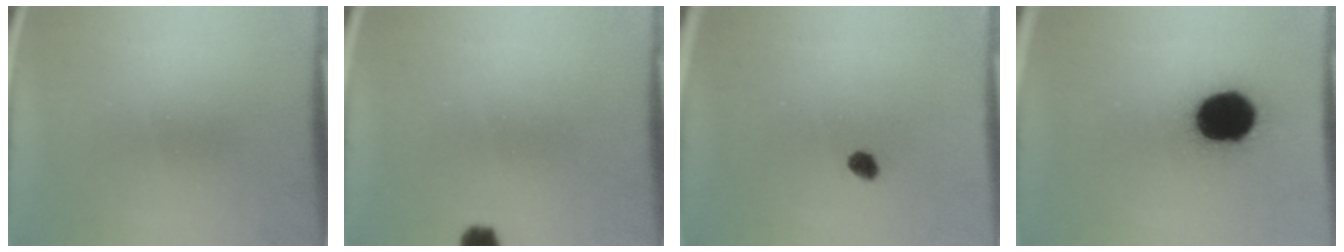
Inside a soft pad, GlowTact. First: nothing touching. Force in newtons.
{"total": 3.5}
{"total": 2.2}
{"total": 18.8}